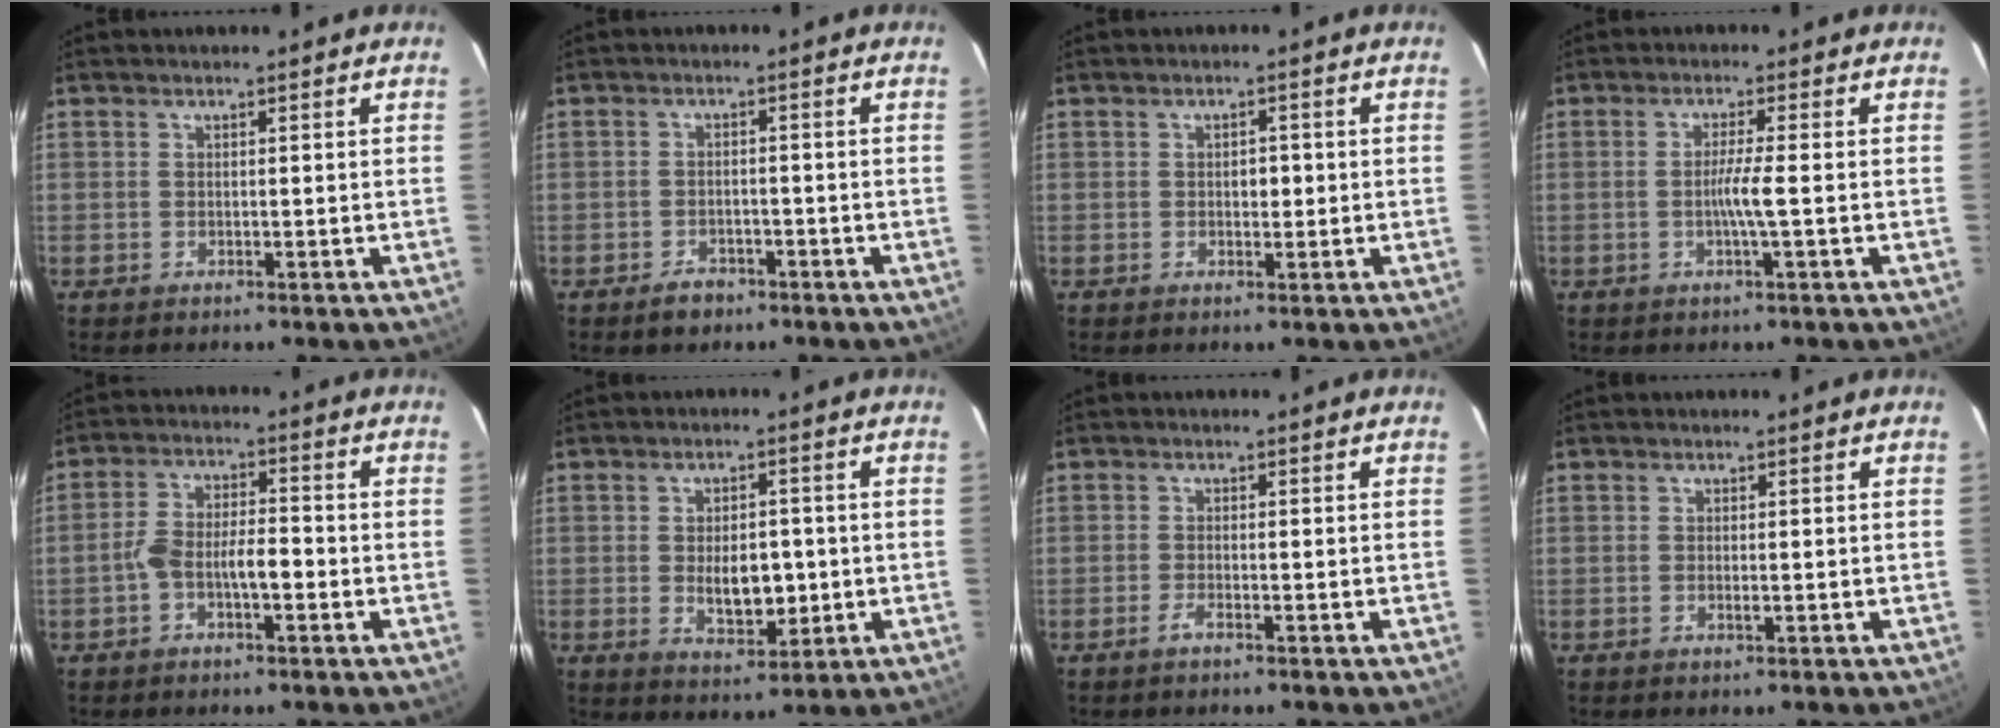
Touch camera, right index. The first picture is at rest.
{"total": 2.9, "force": [-2.1, 1.9, 0.9], "torque": [-0.014, 0.005, -0.027]}
{"total": 1.9, "force": [-0.1, 1.0, 1.7], "torque": [-0.025, 0.003, -0.001]}
{"total": 3.4, "force": [-0.6, -0.7, 3.3], "torque": [-0.062, -0.003, -0.011]}
{"total": 6.3, "force": [-2.0, 2.2, 5.6], "torque": [-0.110, 0.024, -0.037]}
{"total": 6.6, "force": [-0.5, 3.3, 5.6], "torque": [-0.089, -0.004, 0.002]}
{"total": 1.1, "force": [-0.9, -0.1, 0.7], "torque": [-0.016, 0.000, -0.018]}
{"total": 0.7, "force": [-0.1, 0.1, 0.7], "torque": [-0.014, -0.002, -0.002]}